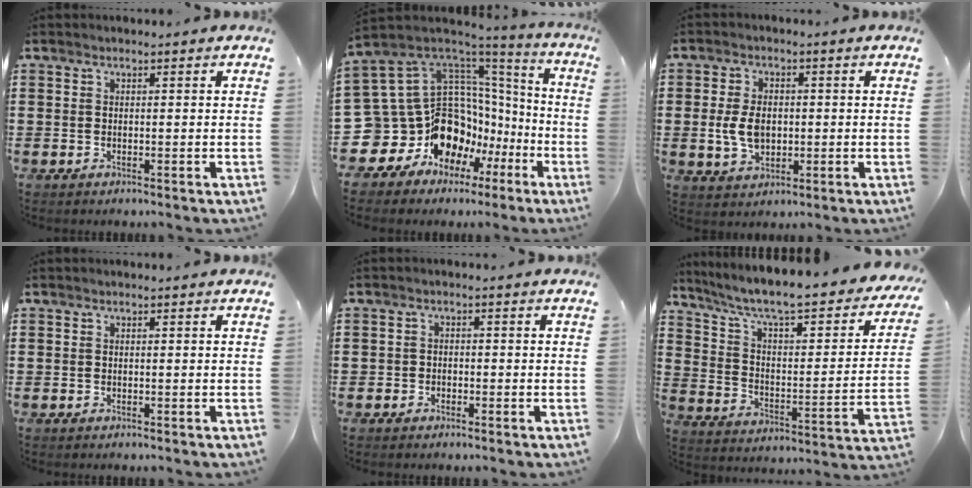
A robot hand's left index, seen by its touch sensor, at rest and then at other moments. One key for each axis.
{"total": 16.5, "fx": -6.6, "fy": 13.0, "fz": 7.9, "tx": -0.202, "ty": -0.025, "tz": -0.081}
{"total": 5.7, "fx": -0.3, "fy": 3.7, "fz": 4.3, "tx": -0.107, "ty": 0.002, "tz": -0.011}
{"total": 0.0}
{"total": 1.4, "fx": -1.1, "fy": 0.8, "fz": 0.0, "tx": -0.006, "ty": 0.003, "tz": -0.026}
{"total": 7.3, "fx": 5.7, "fy": 0.6, "fz": 4.4, "tx": -0.110, "ty": -0.051, "tz": 0.090}